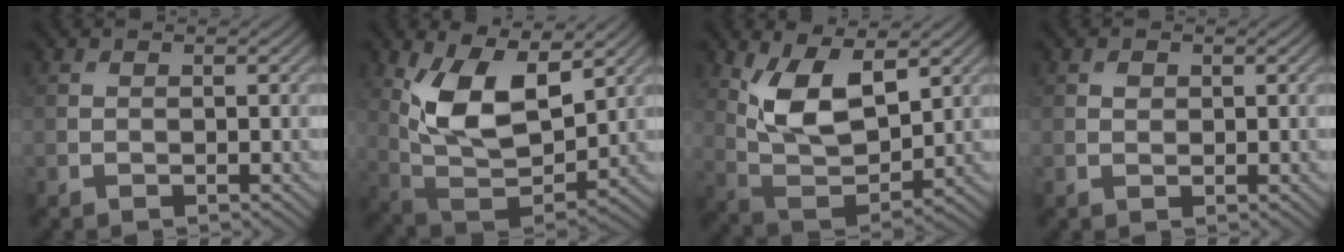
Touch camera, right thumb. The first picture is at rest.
{"total": 11.9, "force": [4.4, 6.2, 9.2], "torque": [-0.190, -0.012, 0.085]}
{"total": 10.1, "force": [4.2, 5.0, 7.7], "torque": [-0.168, -0.008, 0.083]}
{"total": 0.7, "force": [0.3, 0.6, 0.3], "torque": [-0.007, -0.003, 0.005]}